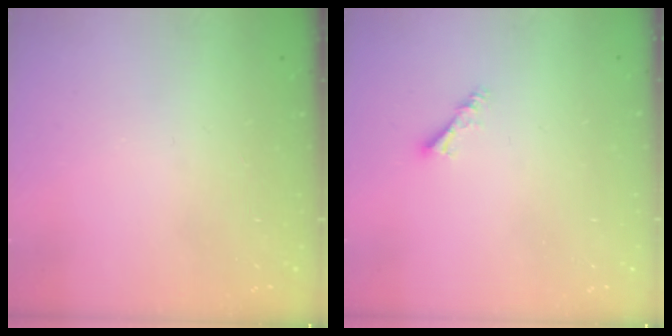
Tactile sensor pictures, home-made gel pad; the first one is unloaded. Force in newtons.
{"total": 3.0, "press": 2.9, "slide": 0.6}